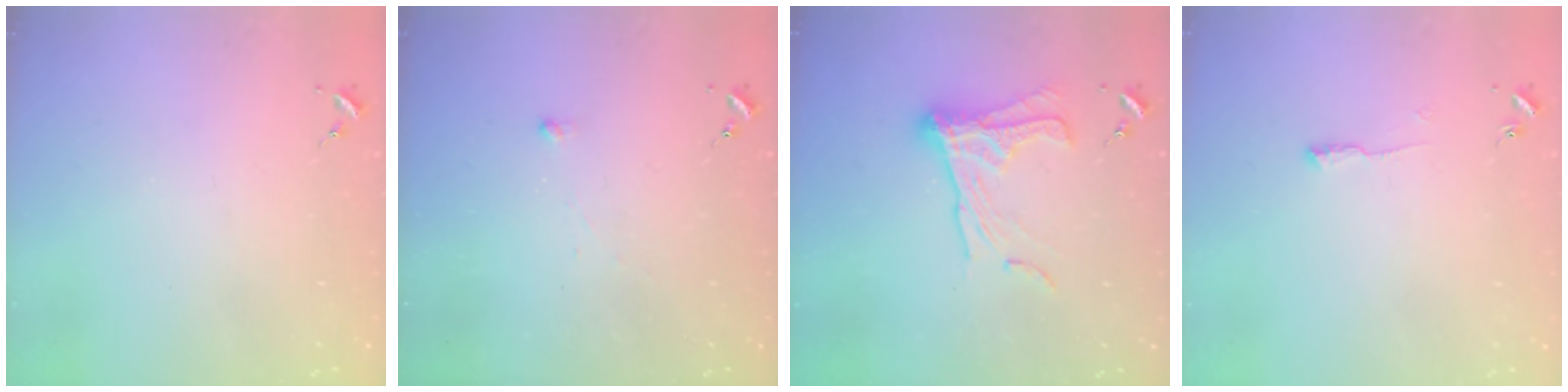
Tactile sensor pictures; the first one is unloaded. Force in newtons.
{"total": 2.5, "press": 2.5, "slide": 0.5}
{"total": 12.6, "press": 12.5, "slide": 0.9}
{"total": 6.2, "press": 6.2, "slide": 0.6}